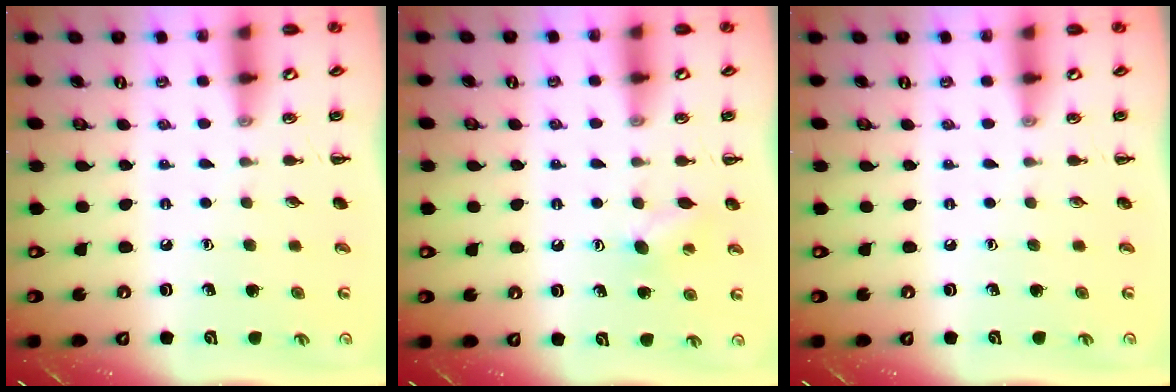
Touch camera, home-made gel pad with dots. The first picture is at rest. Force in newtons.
{"total": 5.3, "press": 5.0, "slide": 1.5}
{"total": 0.0}